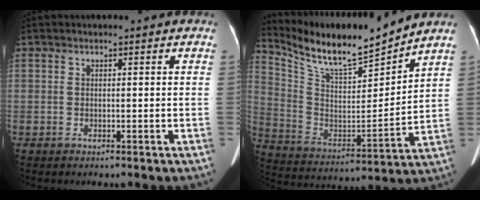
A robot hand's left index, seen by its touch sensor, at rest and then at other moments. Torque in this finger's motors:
{"motor_torque": [0.64, -1.05, 0.16, 0.03]}